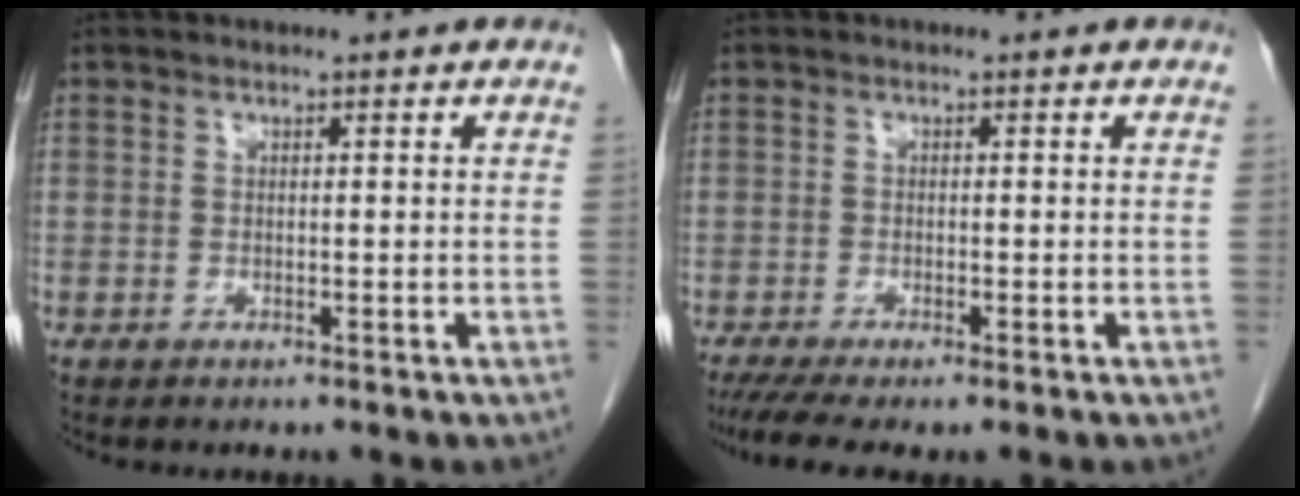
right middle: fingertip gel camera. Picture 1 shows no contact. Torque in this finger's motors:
{"motor_torque": [0.98, -0.50, 0.10, 0.08]}